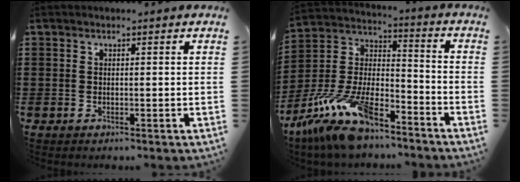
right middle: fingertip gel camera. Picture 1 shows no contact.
{"total": 13.9, "force": [-10.9, 4.1, 7.6], "torque": [-0.168, 0.022, -0.212]}